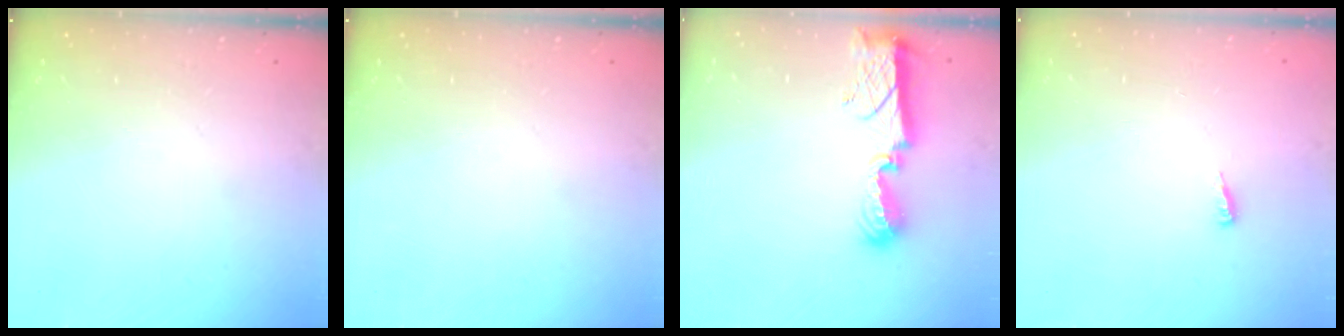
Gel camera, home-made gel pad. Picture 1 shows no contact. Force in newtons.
{"total": 0.0}
{"total": 9.0, "press": 8.9, "slide": 0.8}
{"total": 3.5, "press": 3.4, "slide": 0.3}